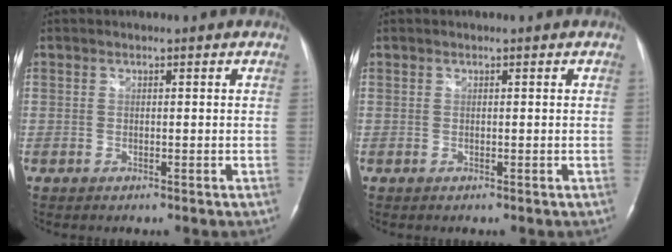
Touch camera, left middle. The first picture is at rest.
{"total": 0.0}